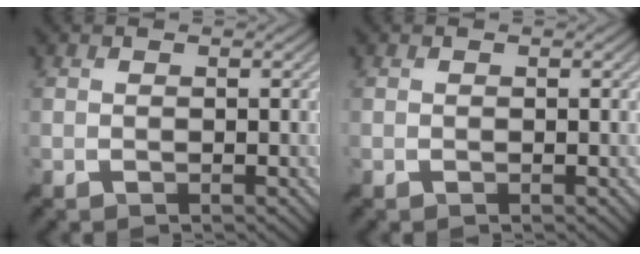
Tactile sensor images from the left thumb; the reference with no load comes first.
{"total": 0.0}